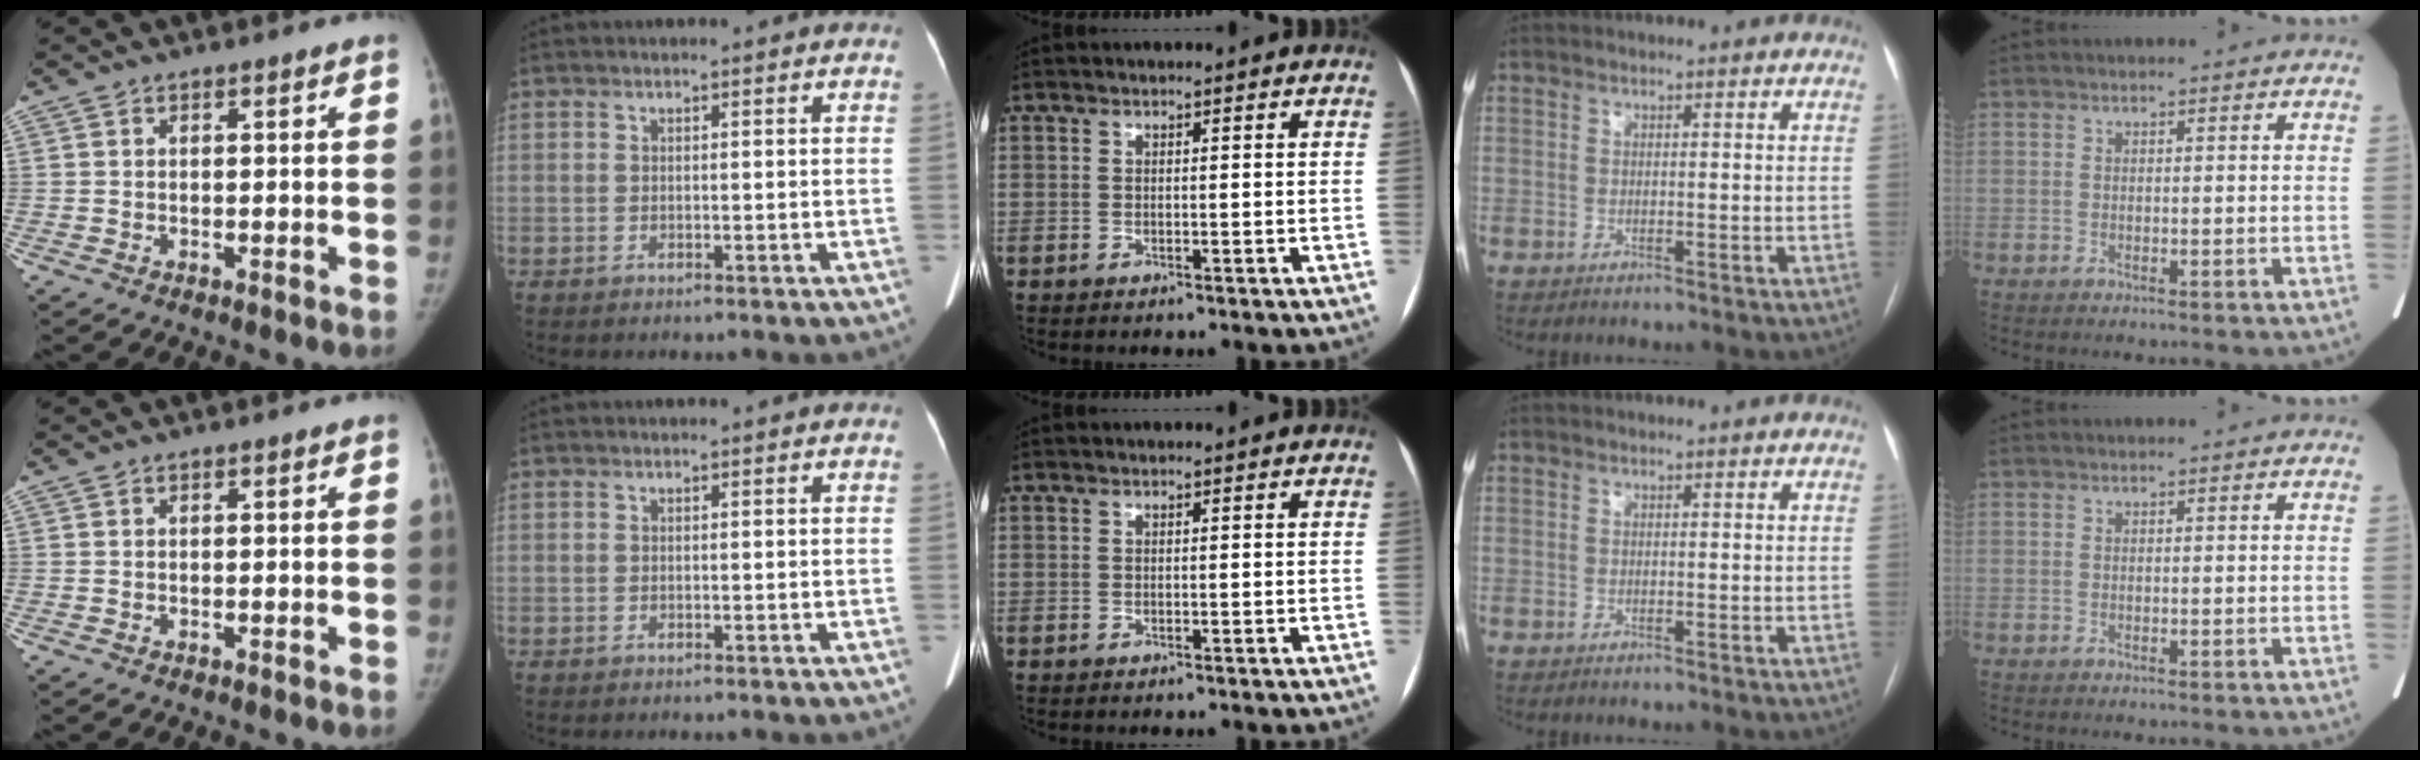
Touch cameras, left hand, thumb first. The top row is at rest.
{}